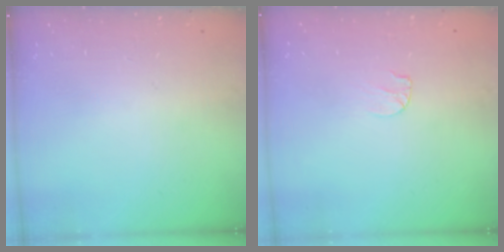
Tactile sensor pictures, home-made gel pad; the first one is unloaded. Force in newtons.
{"total": 3.9, "press": 3.9, "slide": 0.4}